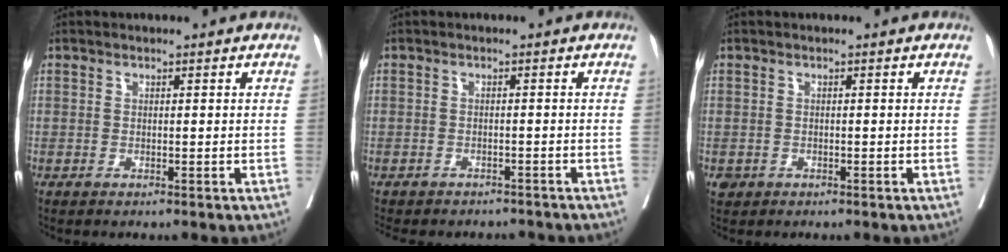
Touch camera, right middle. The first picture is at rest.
{"total": 8.4, "force": [-7.2, 3.8, 1.8], "torque": [-0.028, 0.000, -0.087]}
{"total": 0.9, "force": [-0.4, 0.8, 0.2], "torque": [-0.005, 0.003, 0.001]}